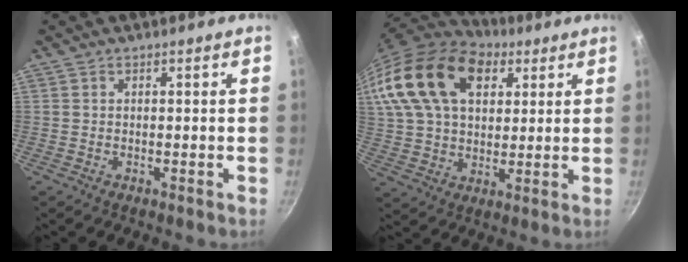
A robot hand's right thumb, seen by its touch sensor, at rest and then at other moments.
{"total": 24.6, "force": [10.7, 15.7, 15.6], "torque": [-0.300, 0.007, 0.190]}